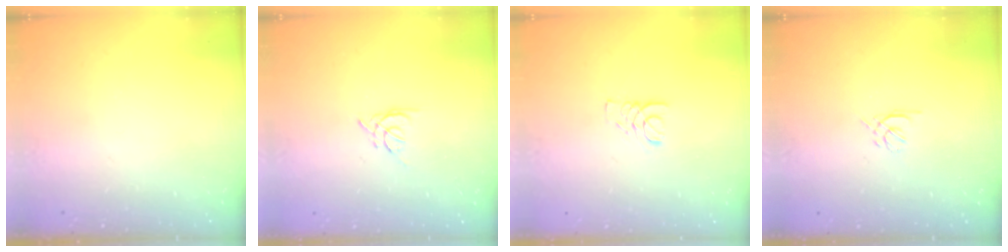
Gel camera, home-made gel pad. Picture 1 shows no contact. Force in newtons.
{"total": 3.4, "press": 3.3, "slide": 0.7}
{"total": 1.9, "press": 1.9, "slide": 0.2}
{"total": 1.6, "press": 1.5, "slide": 0.5}